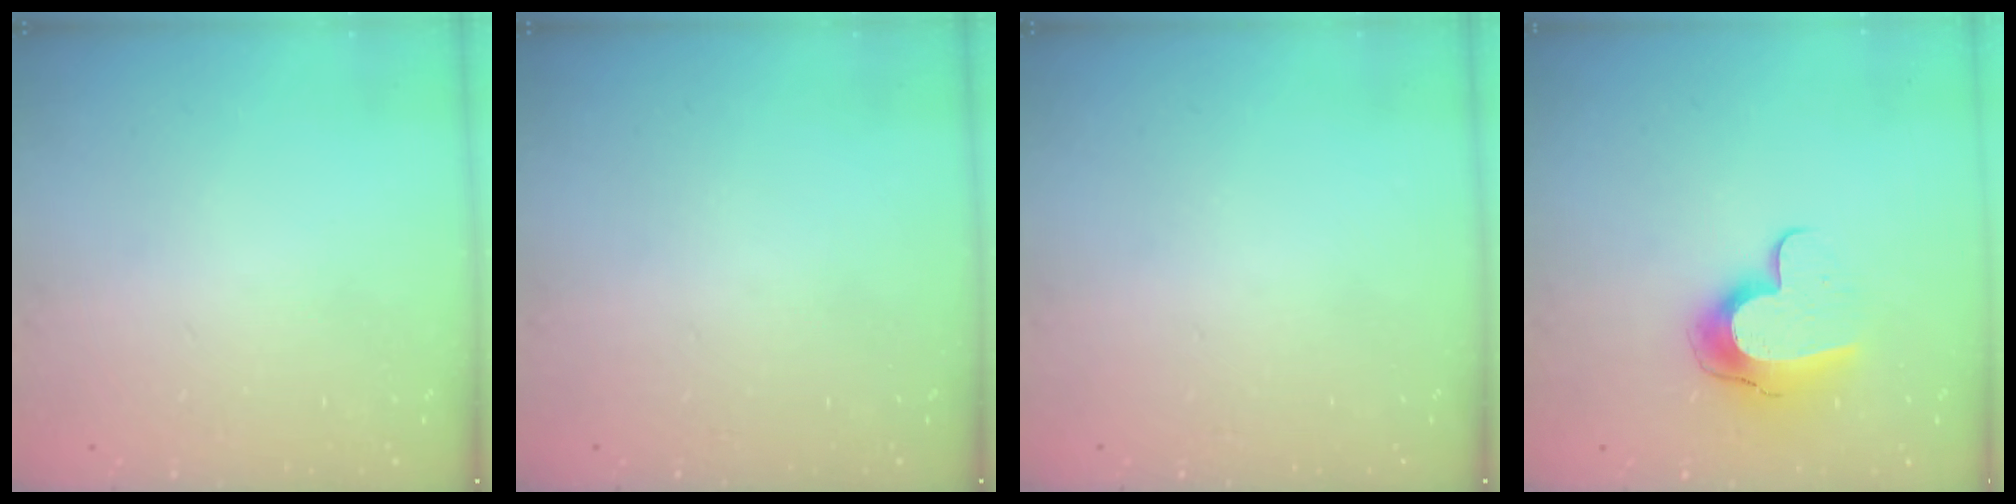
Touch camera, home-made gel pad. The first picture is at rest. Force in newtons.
{"total": 0.0}
{"total": 0.0}
{"total": 11.2, "press": 11.2, "slide": 1.1}